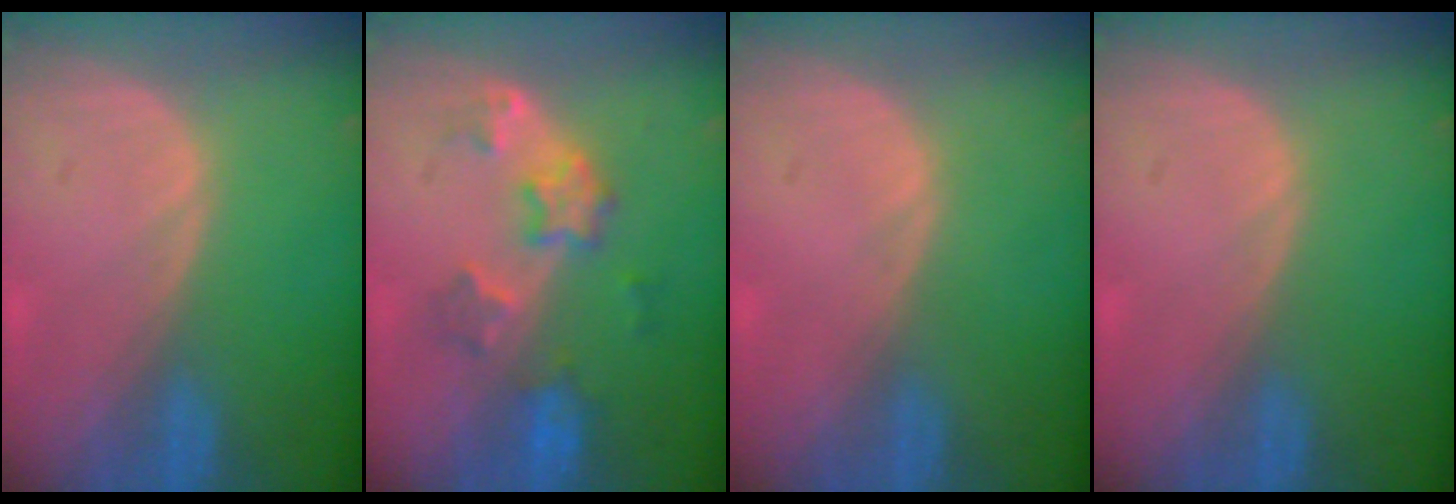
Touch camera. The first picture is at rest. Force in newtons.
{"total": 5.9, "press": 5.7, "slide": 1.8}
{"total": 0.0}
{"total": 0.0}